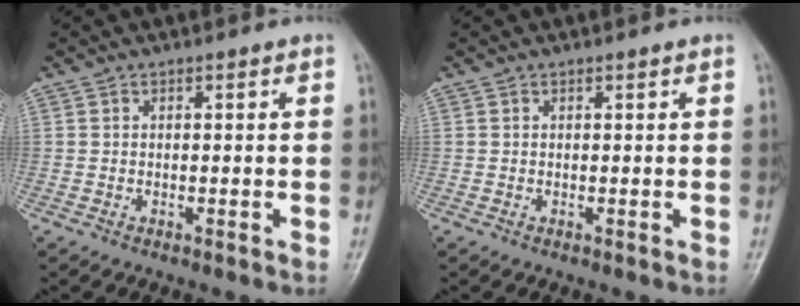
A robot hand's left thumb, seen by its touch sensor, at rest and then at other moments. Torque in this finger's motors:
{"motor_torque": [0.00, 0.00, 0.00, 0.00, 0.00]}